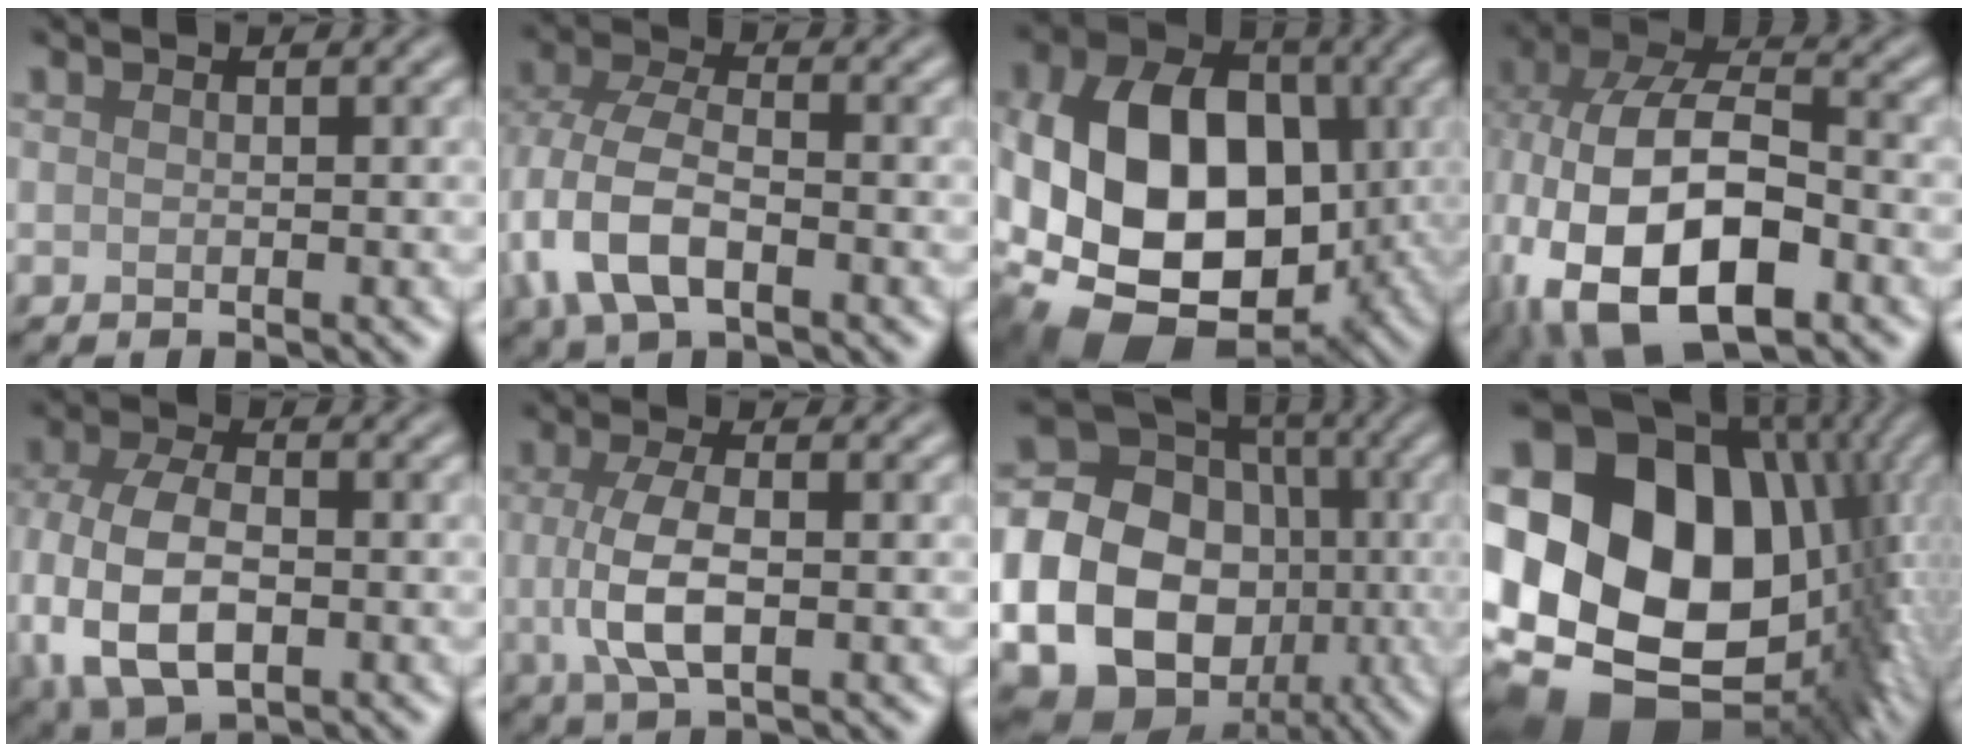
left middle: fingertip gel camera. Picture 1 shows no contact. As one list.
[{"total": 7.0, "force": [-2.3, 4.0, 5.3], "torque": [-0.126, 0.000, -0.054]}, {"total": 14.7, "force": [-1.1, 10.2, 10.4], "torque": [-0.184, -0.007, -0.026]}, {"total": 16.8, "force": [-4.7, 9.9, 12.7], "torque": [-0.255, -0.017, -0.072]}, {"total": 9.1, "force": [-2.1, 5.5, 6.9], "torque": [-0.162, -0.011, -0.046]}, {"total": 4.9, "force": [-0.2, 2.0, 4.5], "torque": [-0.104, -0.002, -0.007]}, {"total": 25.8, "force": [-5.1, 23.2, 10.1], "torque": [-0.226, -0.020, -0.136]}, {"total": 22.2, "force": [-0.4, 17.5, 13.6], "torque": [-0.254, -0.032, 0.012]}]